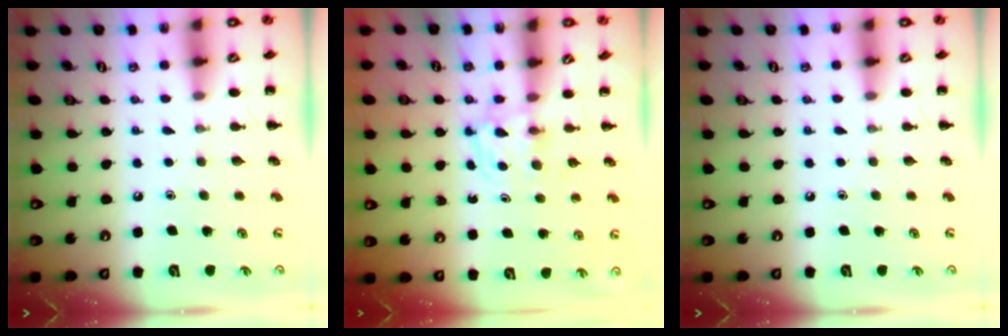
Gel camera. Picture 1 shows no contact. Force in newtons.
{"total": 2.9, "press": 2.6, "slide": 1.2}
{"total": 0.0}